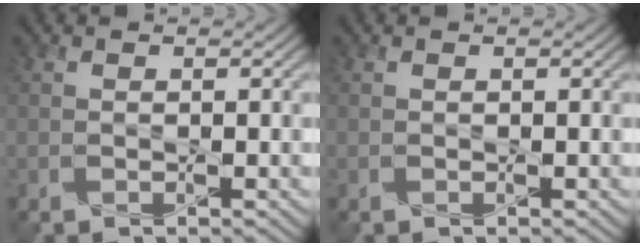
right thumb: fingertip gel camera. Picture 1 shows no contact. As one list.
[{"total": 0.0}]